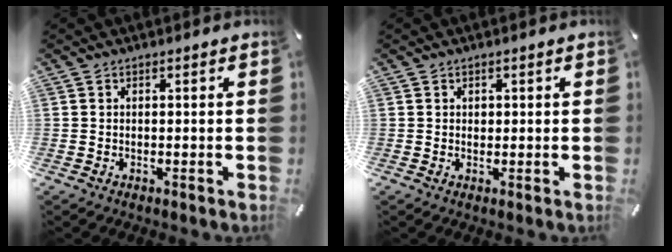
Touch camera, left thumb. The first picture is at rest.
{"total": 0.9, "force": [0.1, 0.8, 0.2], "torque": [0.003, 0.000, 0.000]}